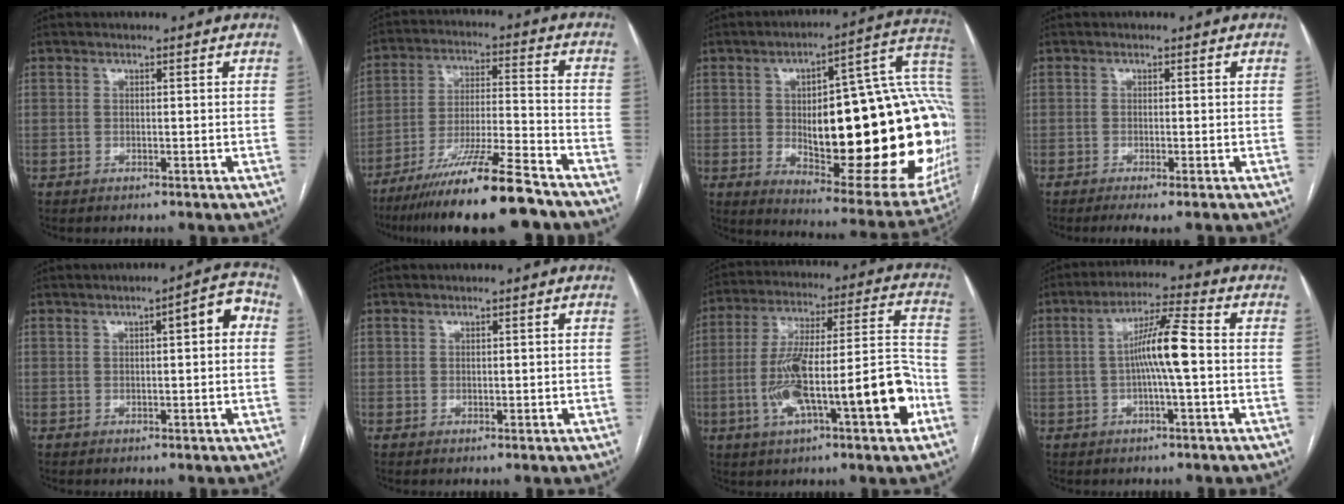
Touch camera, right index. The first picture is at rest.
{"total": 16.8, "force": [-12.9, 0.4, 10.8], "torque": [-0.188, -0.026, -0.221]}
{"total": 36.5, "force": [-1.5, 10.3, 35.0], "torque": [-0.391, 0.036, -0.002]}
{"total": 3.8, "force": [-2.9, 0.1, 2.4], "torque": [-0.030, -0.008, -0.043]}
{"total": 5.4, "force": [1.1, 1.2, 5.2], "torque": [-0.066, 0.027, 0.011]}
{"total": 0.7, "force": [0.3, 0.6, 0.4], "torque": [-0.002, 0.001, 0.005]}
{"total": 19.6, "force": [-6.1, 3.1, 18.4], "torque": [-0.290, 0.022, -0.088]}
{"total": 8.1, "force": [-0.3, 0.3, 8.1], "torque": [-0.149, 0.015, -0.010]}